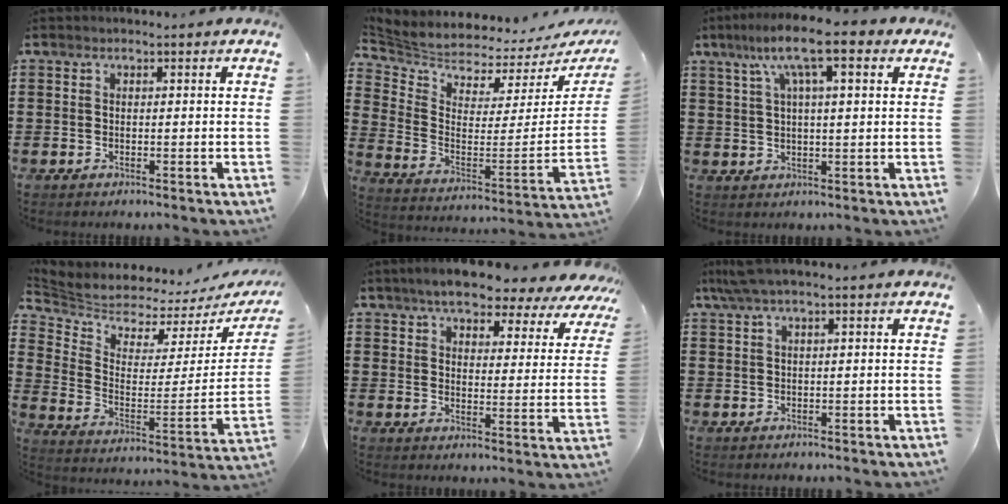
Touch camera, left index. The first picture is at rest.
{"total": 3.8, "force": [3.7, 0.7, 0.1], "torque": [-0.033, -0.054, 0.060]}
{"total": 10.5, "force": [5.6, 2.4, 8.5], "torque": [-0.179, 0.005, 0.096]}
{"total": 4.7, "force": [4.6, 0.8, 0.3], "torque": [-0.040, -0.053, 0.077]}
{"total": 6.6, "force": [6.0, 1.3, 2.4], "torque": [-0.065, -0.027, 0.103]}
{"total": 2.5, "force": [0.9, 0.1, 2.3], "torque": [-0.053, -0.003, 0.014]}